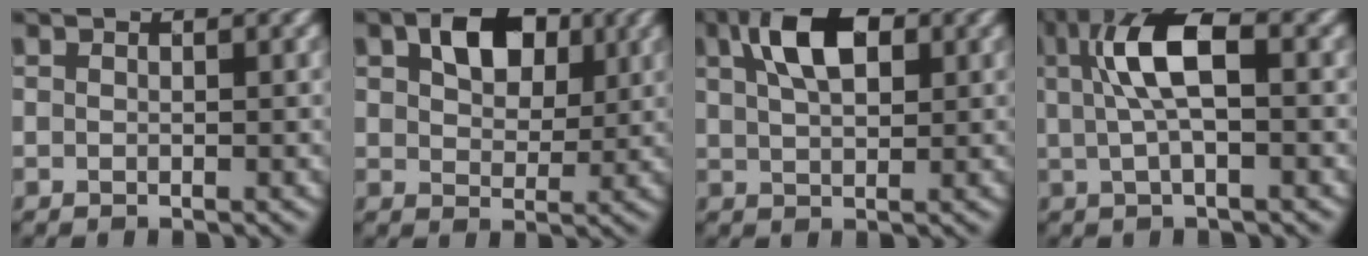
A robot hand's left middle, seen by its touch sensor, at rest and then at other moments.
{"total": 4.7, "force": [1.8, 3.1, 3.1], "torque": [-0.065, 0.003, 0.029]}
{"total": 5.6, "force": [2.1, 2.8, 4.4], "torque": [-0.087, 0.010, 0.035]}
{"total": 5.6, "force": [0.8, 1.8, 5.3], "torque": [-0.113, 0.011, 0.015]}